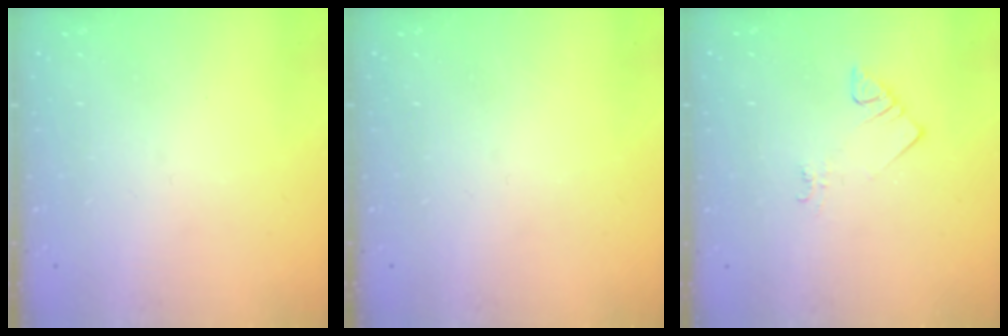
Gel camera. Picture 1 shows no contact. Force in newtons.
{"total": 0.0}
{"total": 2.1, "press": 2.0, "slide": 0.5}